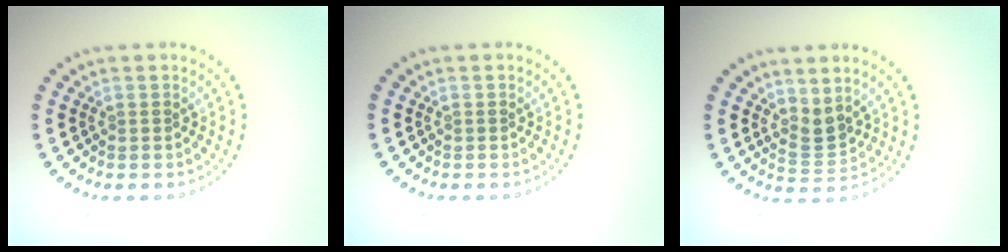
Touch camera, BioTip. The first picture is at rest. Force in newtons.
{"total": 0.0}
{"total": 2.0, "press": 1.4, "slide": 1.5}